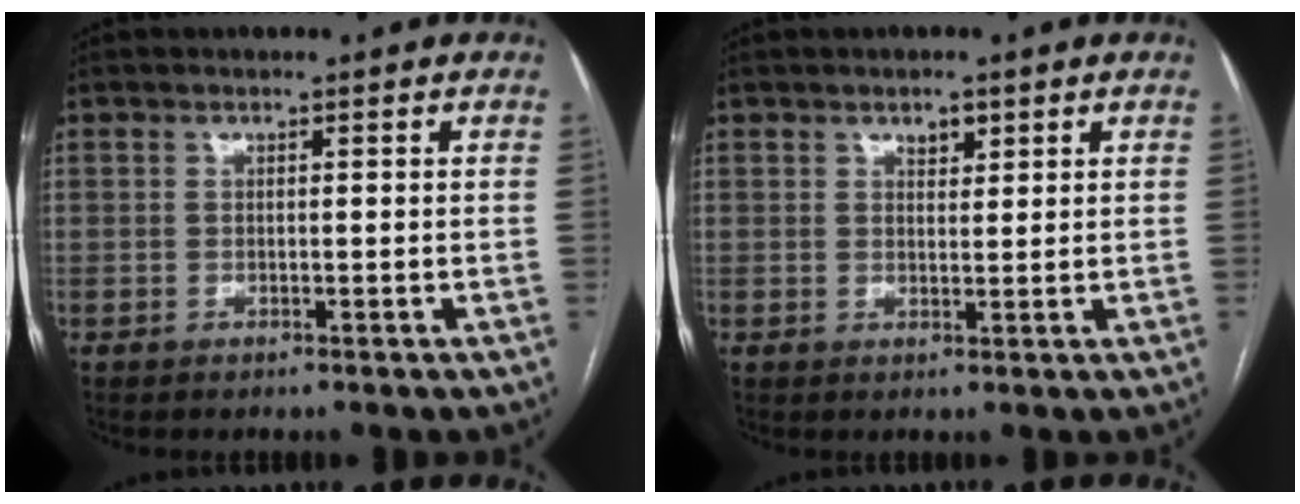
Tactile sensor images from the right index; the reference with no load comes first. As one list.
[{"total": 2.0, "force": [1.3, 1.0, 1.2], "torque": [-0.018, 0.000, 0.022]}]